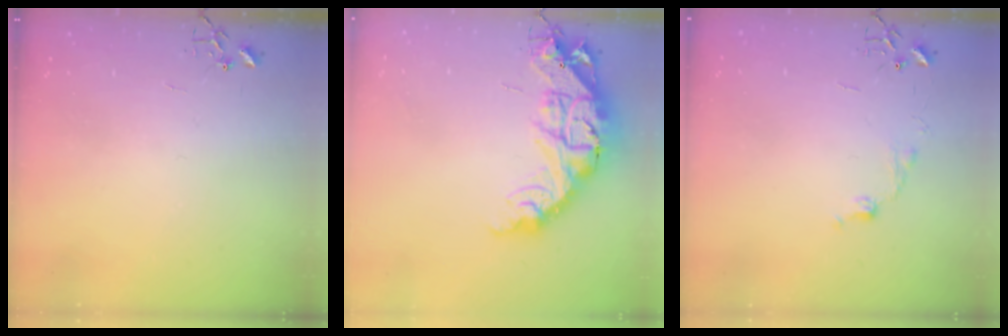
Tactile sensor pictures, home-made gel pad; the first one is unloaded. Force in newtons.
{"total": 21.4, "press": 21.3, "slide": 2.0}
{"total": 6.7, "press": 6.7, "slide": 0.9}